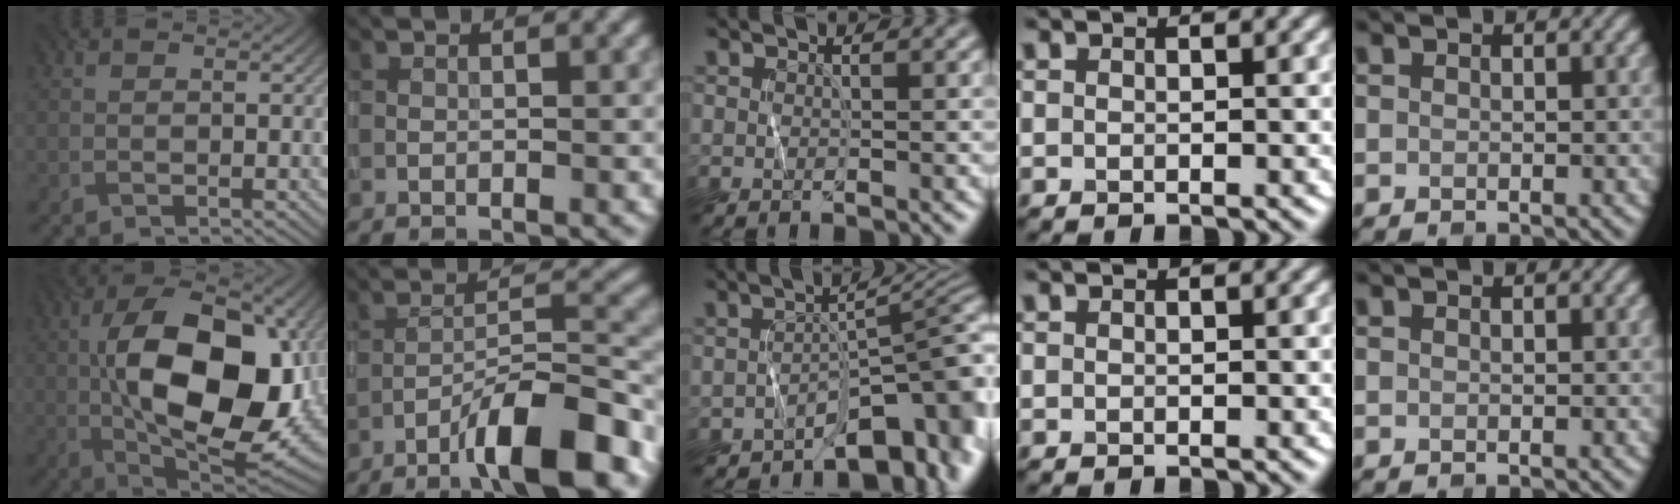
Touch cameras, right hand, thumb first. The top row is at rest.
{"thumb": {"total": 19.1, "force": [0.5, 9.9, 16.4], "torque": [-0.287, 0.005, 0.004]}, "index": {"total": 9.8, "force": [-6.2, 2.1, 7.3], "torque": [-0.110, 0.017, -0.101]}, "middle": {"total": 6.5, "force": [-4.5, 2.1, 4.2], "torque": [-0.037, 0.010, -0.071]}}